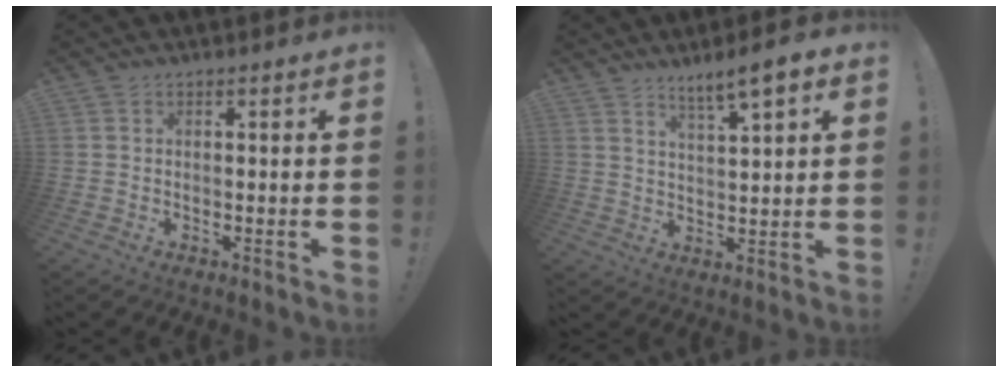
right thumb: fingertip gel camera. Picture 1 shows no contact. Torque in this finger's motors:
{"motor_torque": [-0.56, 0.79, 0.17, 0.14, 0.20]}